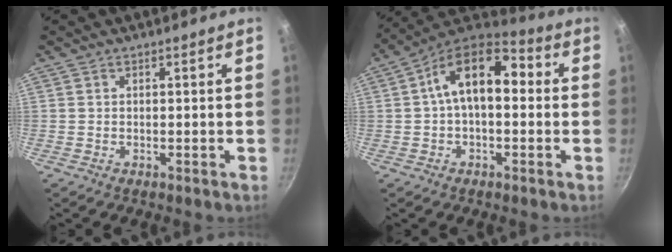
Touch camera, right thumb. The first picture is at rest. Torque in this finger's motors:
{"motor_torque": [0.52, 2.46, 1.13, -0.35, 0.14]}